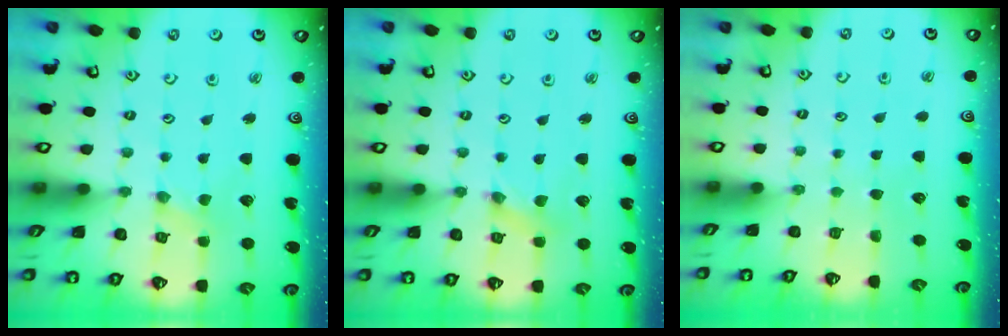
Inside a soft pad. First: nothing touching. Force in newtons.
{"total": 0.0}
{"total": 0.0}